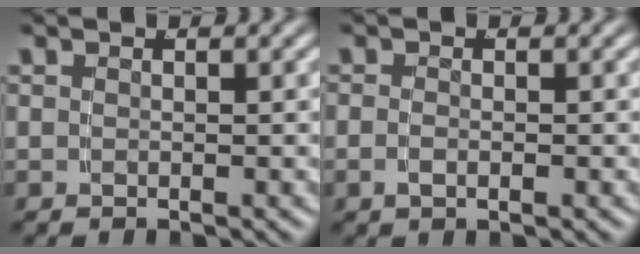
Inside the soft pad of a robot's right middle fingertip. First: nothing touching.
{"total": 1.0, "force": [-0.5, 0.3, 0.8], "torque": [-0.017, -0.003, -0.007]}